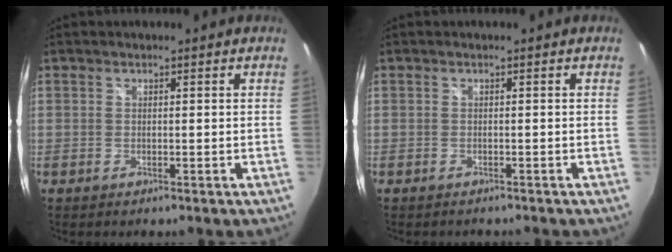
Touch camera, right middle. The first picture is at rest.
{"total": 1.5, "force": [-1.4, 0.6, 0.4], "torque": [-0.013, -0.008, -0.019]}